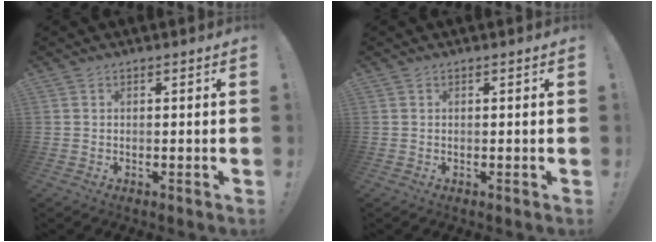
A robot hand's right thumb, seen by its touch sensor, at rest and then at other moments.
{"total": 0.0}